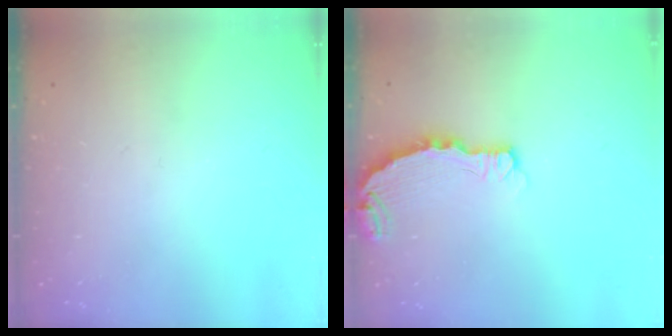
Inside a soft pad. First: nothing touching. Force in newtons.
{"total": 4.6, "press": 4.6, "slide": 0.5}